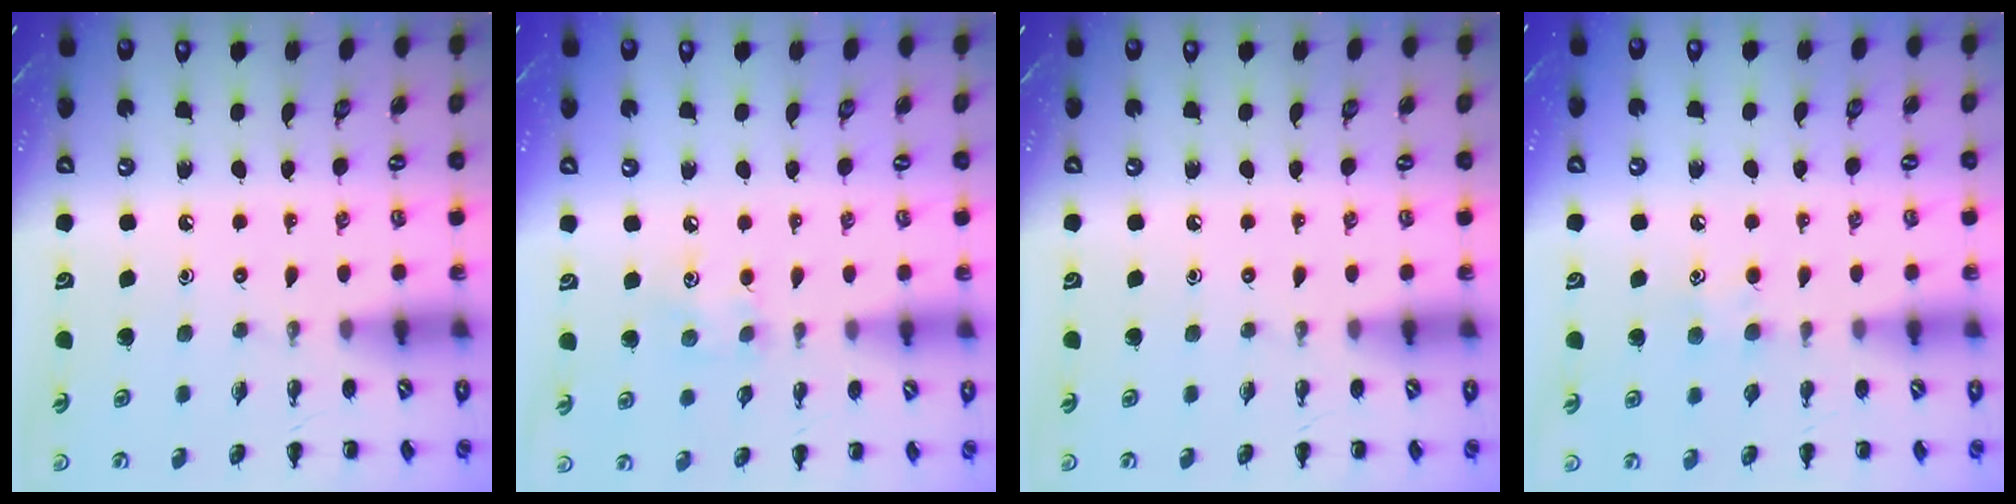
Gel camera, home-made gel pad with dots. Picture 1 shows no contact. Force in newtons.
{"total": 5.8, "press": 5.7, "slide": 1.3}
{"total": 0.0}
{"total": 5.1, "press": 4.8, "slide": 1.5}